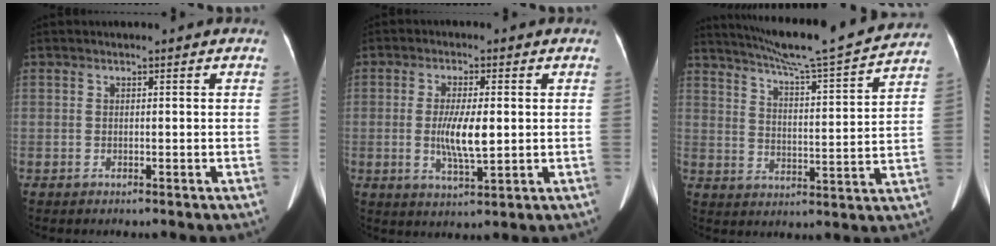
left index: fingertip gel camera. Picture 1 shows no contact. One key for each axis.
{"total": 6.3, "fx": -0.1, "fy": 1.2, "fz": 6.2, "tx": -0.121, "ty": -0.011, "tz": 0.001}
{"total": 19.1, "fx": 17.3, "fy": -0.6, "fz": 8.0, "tx": -0.137, "ty": -0.017, "tz": 0.242}